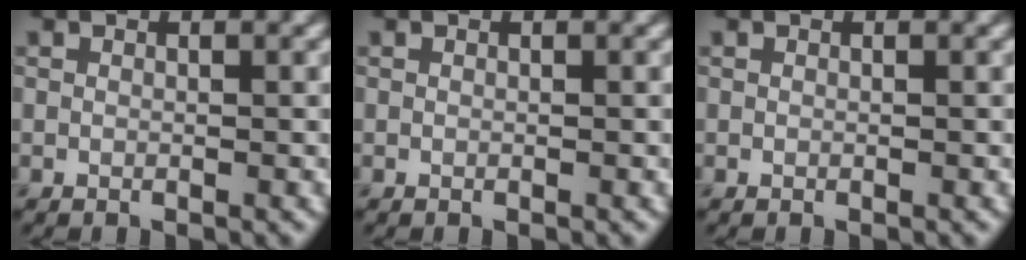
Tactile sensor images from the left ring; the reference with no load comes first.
{"total": 0.0}
{"total": 0.0}